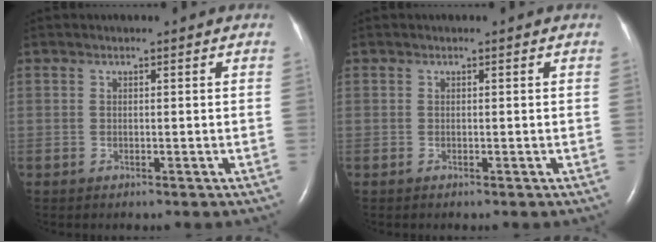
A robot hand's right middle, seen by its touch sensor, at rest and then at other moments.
{"total": 0.0}